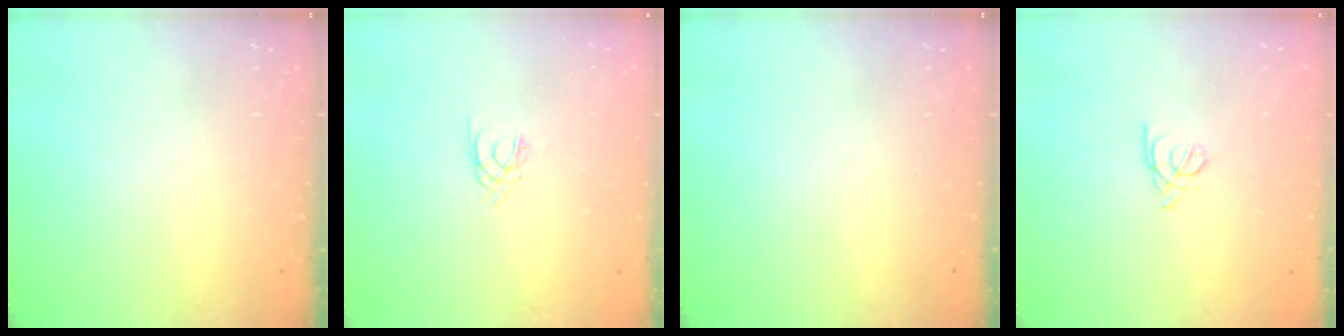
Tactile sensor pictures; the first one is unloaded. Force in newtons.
{"total": 2.1, "press": 2.1, "slide": 0.3}
{"total": 0.0}
{"total": 1.8, "press": 1.7, "slide": 0.5}